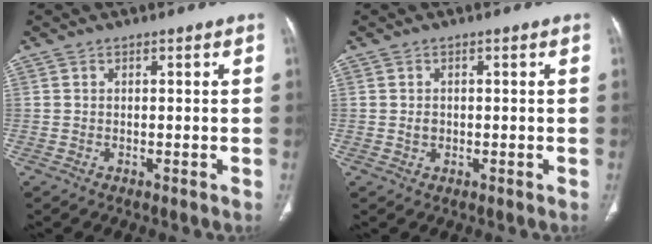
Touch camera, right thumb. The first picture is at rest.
{"total": 1.3, "force": [-0.1, 1.1, 0.7], "torque": [-0.010, 0.003, 0.002]}